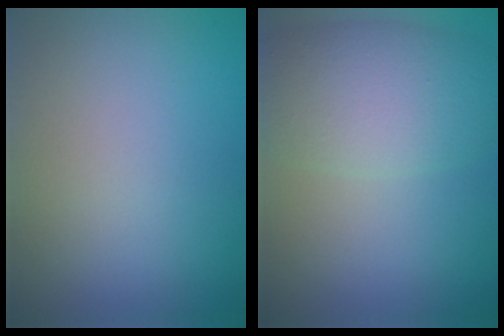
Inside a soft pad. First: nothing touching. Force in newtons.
{"total": 6.2, "press": 6.2, "slide": 0.5}